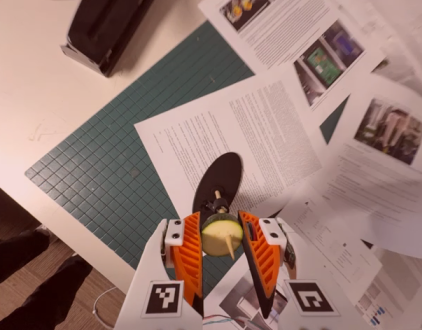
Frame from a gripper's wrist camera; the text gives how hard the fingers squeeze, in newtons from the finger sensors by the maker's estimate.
{"total": 10.1, "left": 9.8, "right": 10.4}